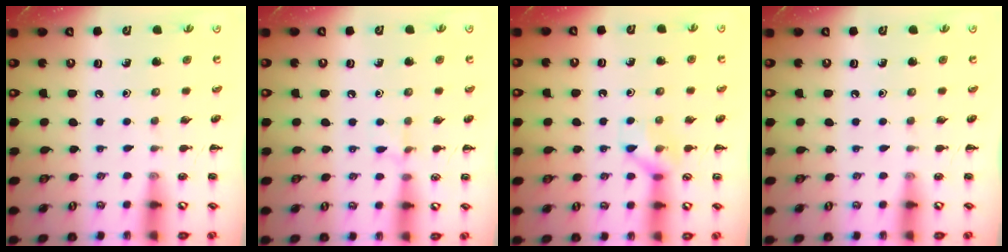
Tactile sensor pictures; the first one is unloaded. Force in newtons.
{"total": 4.8, "press": 4.6, "slide": 1.6}
{"total": 8.3, "press": 8.3, "slide": 0.4}
{"total": 0.0}